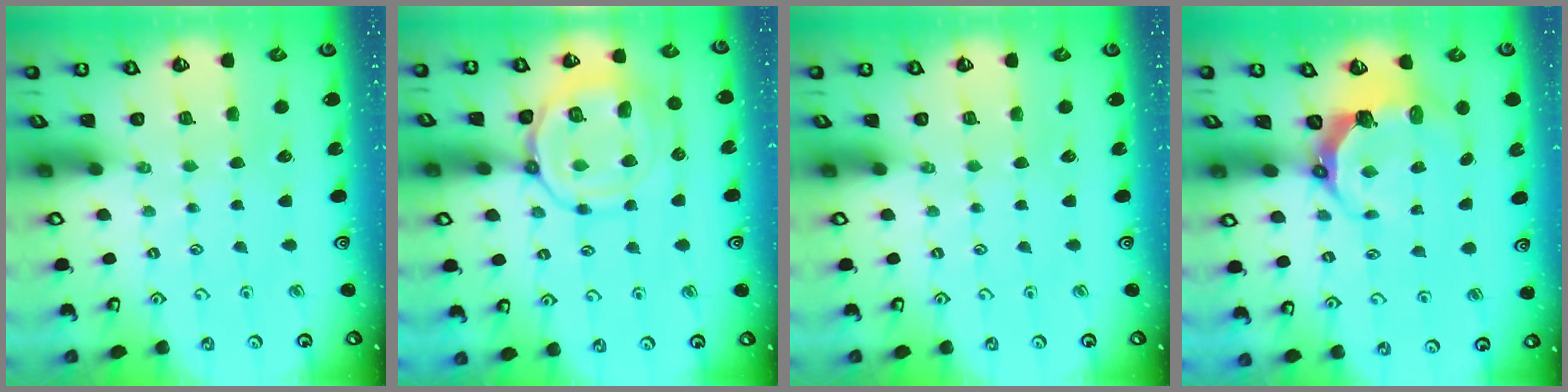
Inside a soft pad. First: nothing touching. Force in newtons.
{"total": 15.2, "press": 15.1, "slide": 1.4}
{"total": 0.0}
{"total": 7.4, "press": 5.6, "slide": 4.8}